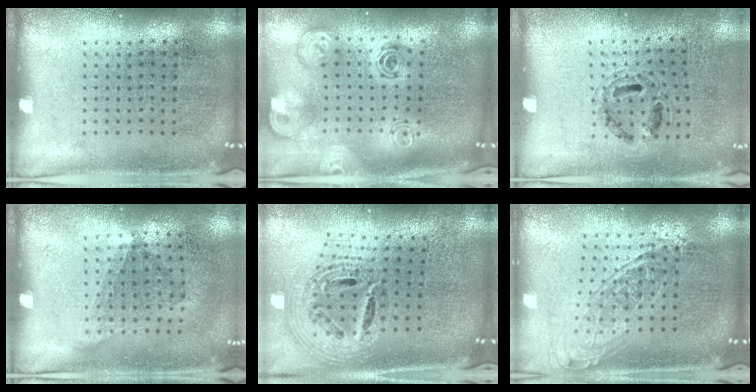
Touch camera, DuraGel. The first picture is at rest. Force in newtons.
{"total": 3.0, "press": 2.0, "slide": 2.1}
{"total": 0.9, "press": 0.8, "slide": 0.3}
{"total": 1.2, "press": 0.8, "slide": 0.8}
{"total": 1.9, "press": 1.4, "slide": 1.2}
{"total": 1.5, "press": 1.2, "slide": 0.9}